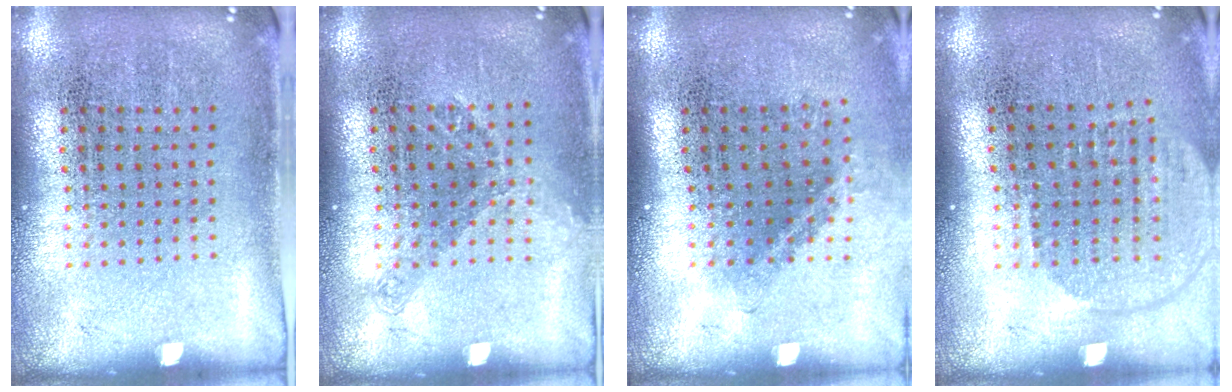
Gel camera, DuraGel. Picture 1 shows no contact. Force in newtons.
{"total": 1.2, "press": 0.9, "slide": 0.8}
{"total": 1.5, "press": 1.0, "slide": 1.1}
{"total": 1.8, "press": 1.5, "slide": 0.9}